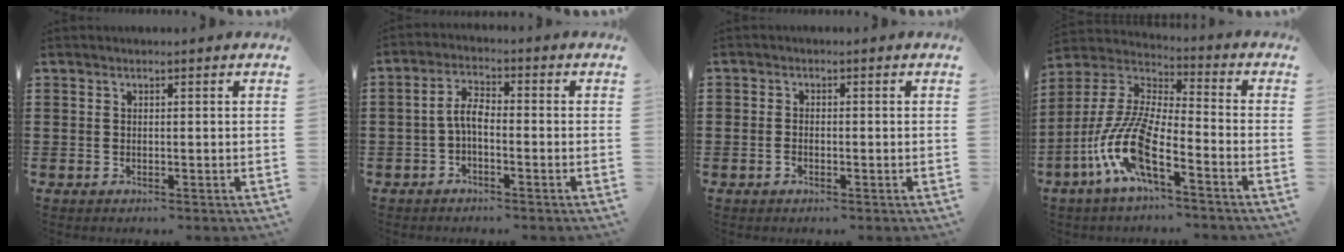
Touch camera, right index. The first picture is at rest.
{"total": 3.7, "force": [-1.2, 1.5, 3.2], "torque": [-0.074, 0.006, -0.028]}
{"total": 1.0, "force": [-0.7, 0.5, 0.6], "torque": [-0.012, -0.002, -0.012]}
{"total": 11.8, "force": [-6.8, 2.8, 9.2], "torque": [-0.228, -0.018, -0.141]}